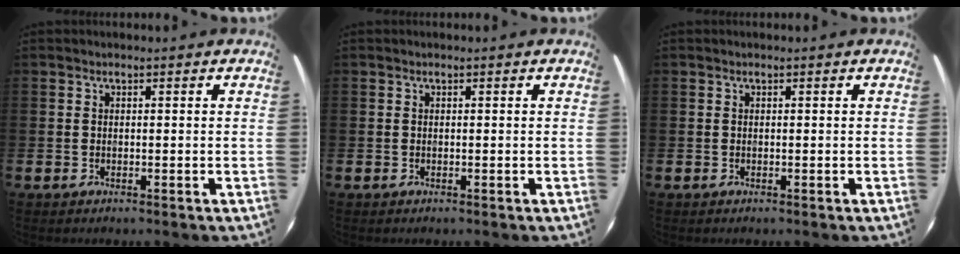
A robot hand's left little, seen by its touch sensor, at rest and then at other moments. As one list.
[{"total": 0.0}, {"total": 0.0}]